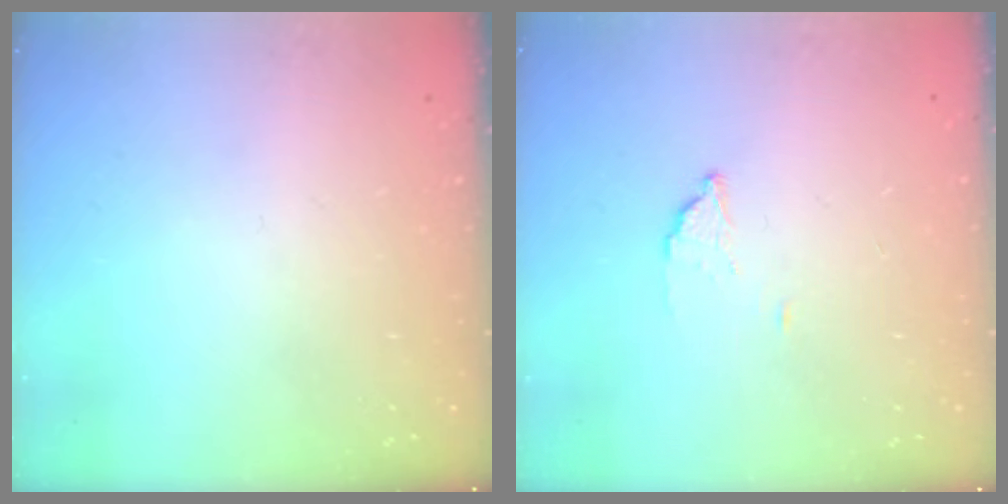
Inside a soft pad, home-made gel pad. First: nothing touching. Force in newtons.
{"total": 1.8, "press": 1.8, "slide": 0.1}